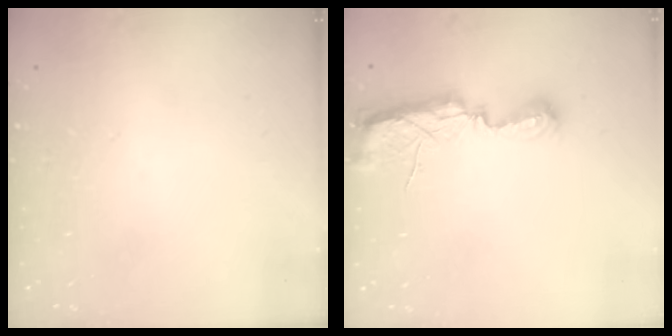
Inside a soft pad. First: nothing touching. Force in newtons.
{"total": 7.5, "press": 7.5, "slide": 0.5}